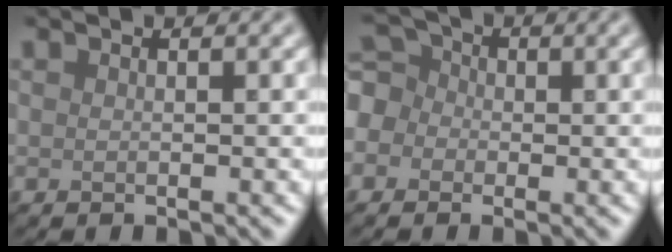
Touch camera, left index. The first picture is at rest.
{"total": 4.7, "force": [-0.9, 4.3, 1.7], "torque": [-0.037, 0.027, -0.036]}